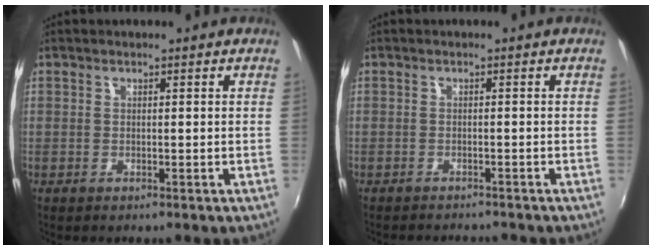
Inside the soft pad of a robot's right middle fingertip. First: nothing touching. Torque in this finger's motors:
{"motor_torque": [0.01, -0.28, 0.01, 0.01]}